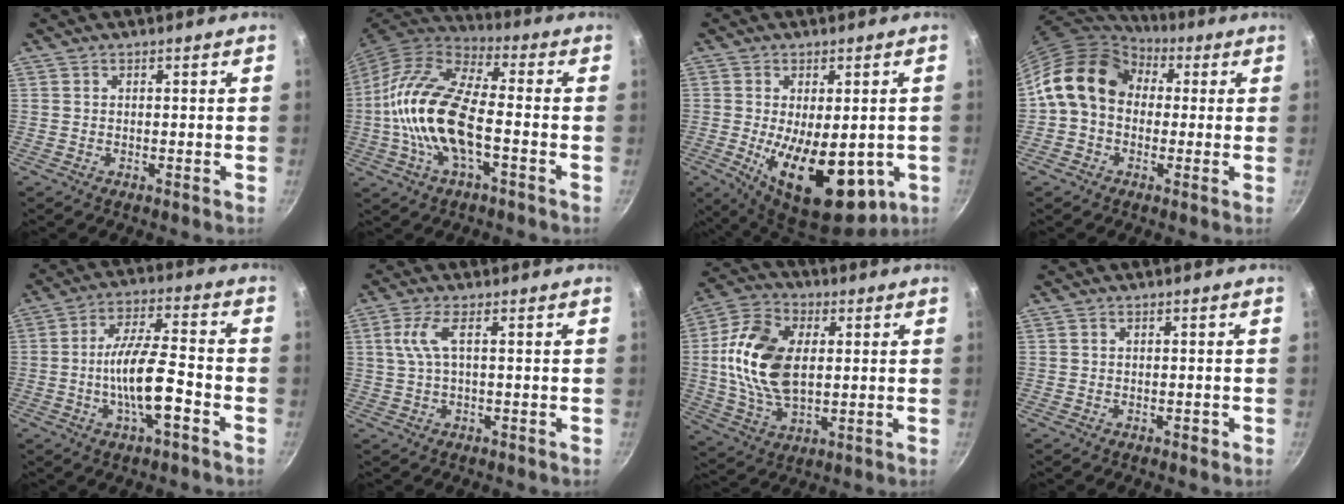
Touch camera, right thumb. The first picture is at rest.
{"total": 18.3, "force": [-3.1, 8.0, 16.2], "torque": [-0.306, 0.035, -0.072]}
{"total": 18.2, "force": [-3.7, 9.0, 15.4], "torque": [-0.215, -0.021, -0.035]}
{"total": 14.3, "force": [2.1, 11.1, 8.7], "torque": [-0.125, 0.032, 0.019]}
{"total": 11.5, "force": [-3.7, 3.2, 10.5], "torque": [-0.186, 0.029, -0.070]}
{"total": 4.5, "force": [0.6, 1.0, 4.3], "torque": [-0.102, 0.006, 0.015]}
{"total": 16.7, "force": [1.8, 10.3, 13.1], "torque": [-0.235, 0.002, 0.027]}
{"total": 0.9, "force": [-0.4, 0.6, 0.6], "torque": [-0.004, 0.007, -0.004]}